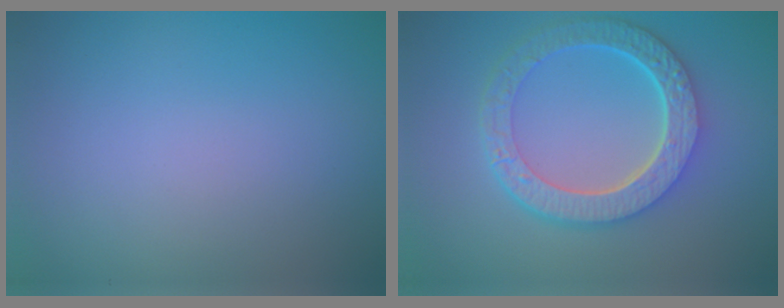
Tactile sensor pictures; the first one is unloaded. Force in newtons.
{"total": 6.8, "press": 5.0, "slide": 4.6}